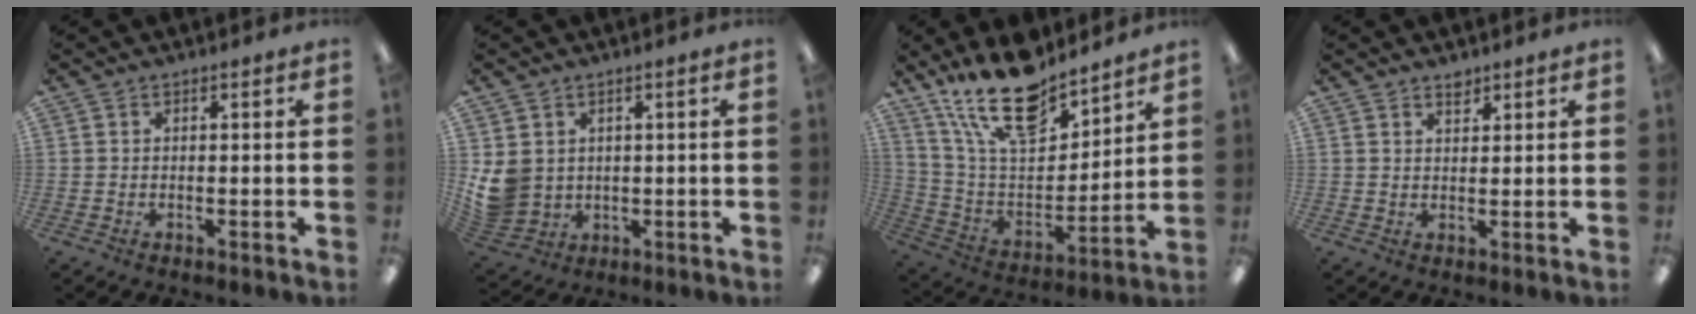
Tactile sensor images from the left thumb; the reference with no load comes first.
{"total": 6.9, "force": [1.7, 6.1, 2.7], "torque": [-0.073, -0.005, 0.037]}
{"total": 19.9, "force": [15.4, 7.8, 9.8], "torque": [-0.192, -0.090, 0.274]}
{"total": 2.3, "force": [2.0, 0.9, 0.5], "torque": [0.004, -0.012, 0.034]}